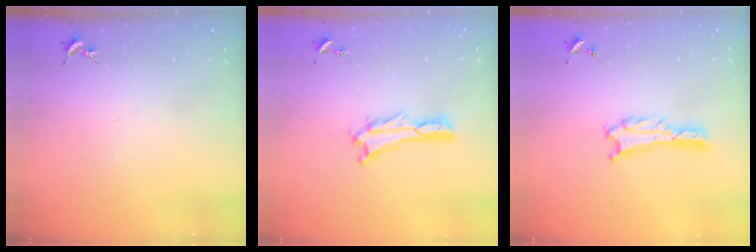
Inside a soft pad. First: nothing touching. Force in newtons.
{"total": 0.9, "press": 0.9, "slide": 0.2}
{"total": 1.3, "press": 1.2, "slide": 0.1}